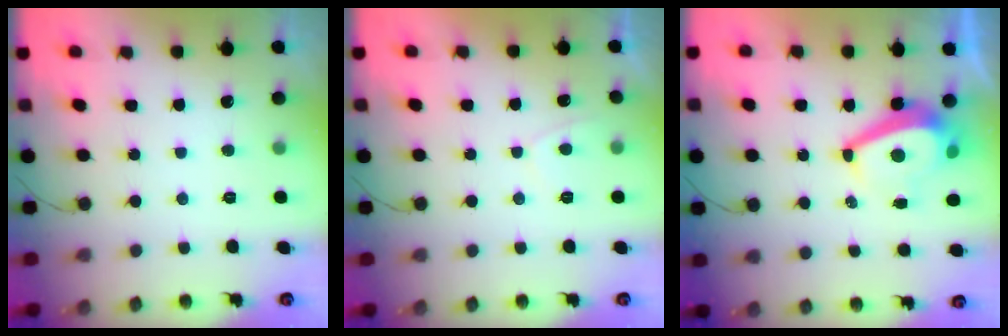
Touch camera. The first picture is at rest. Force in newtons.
{"total": 1.1, "press": 0.9, "slide": 0.6}
{"total": 7.8, "press": 7.7, "slide": 1.1}